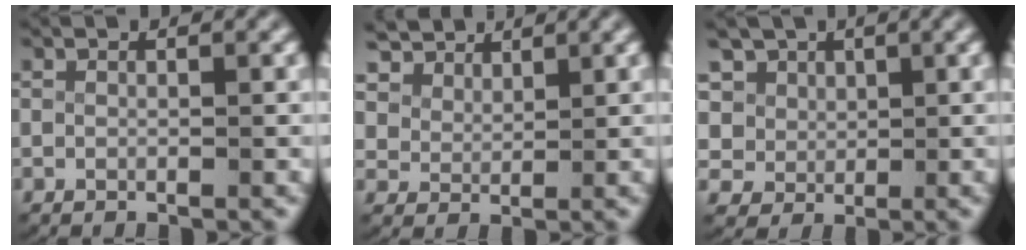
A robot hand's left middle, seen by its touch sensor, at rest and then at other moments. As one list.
[{"total": 5.2, "force": [4.3, 2.5, 1.5], "torque": [-0.043, 0.003, 0.078]}, {"total": 7.4, "force": [1.3, 6.9, 2.2], "torque": [-0.092, -0.034, 0.036]}]